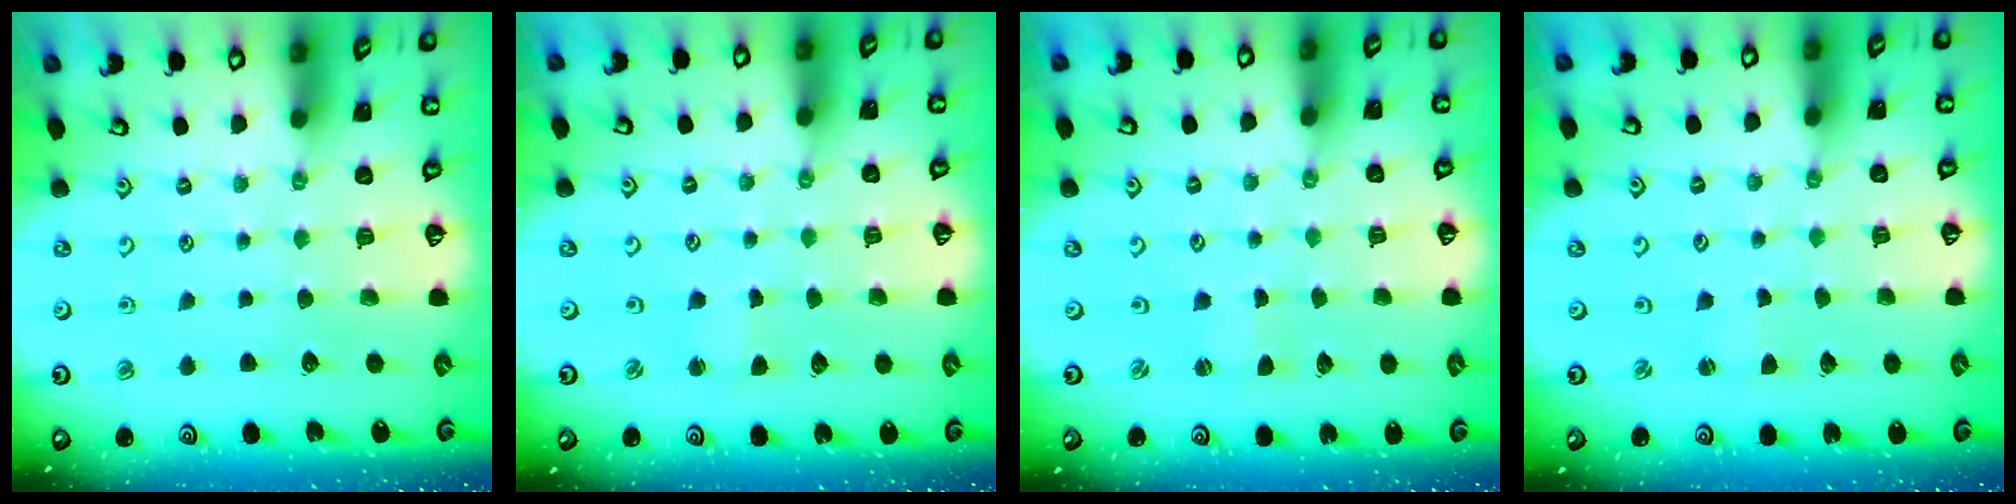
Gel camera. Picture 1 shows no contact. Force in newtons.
{"total": 1.6, "press": 1.5, "slide": 0.4}
{"total": 0.0}
{"total": 1.4, "press": 1.4, "slide": 0.3}